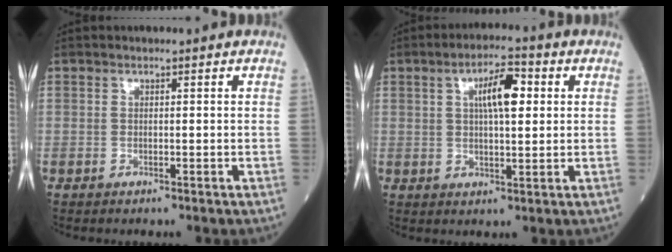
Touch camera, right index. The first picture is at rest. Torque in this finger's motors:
{"motor_torque": [0.64, 0.01, 0.24, 0.09]}